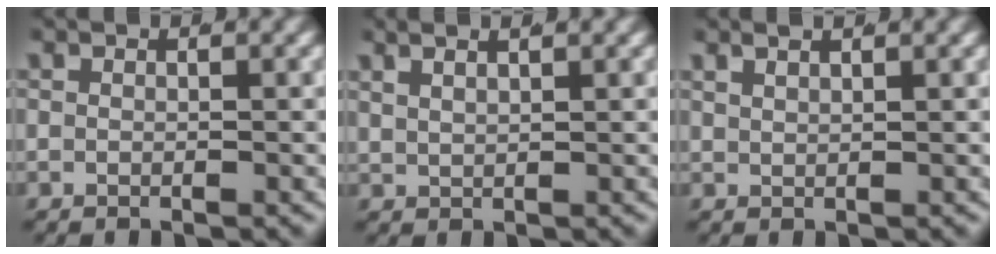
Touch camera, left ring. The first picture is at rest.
{"total": 2.9, "force": [2.5, 0.6, 1.3], "torque": [-0.016, 0.012, 0.044]}
{"total": 2.0, "force": [1.9, 0.1, 0.6], "torque": [-0.005, 0.009, 0.033]}